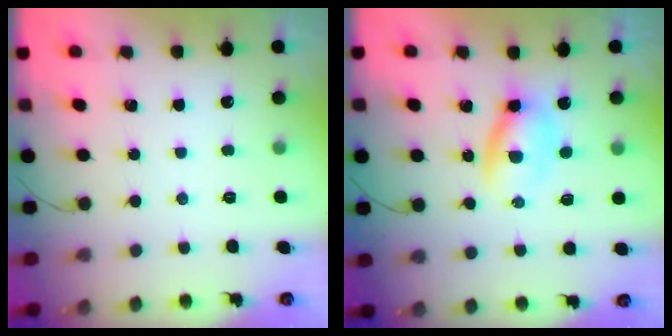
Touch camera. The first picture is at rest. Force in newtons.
{"total": 4.3, "press": 4.2, "slide": 0.8}